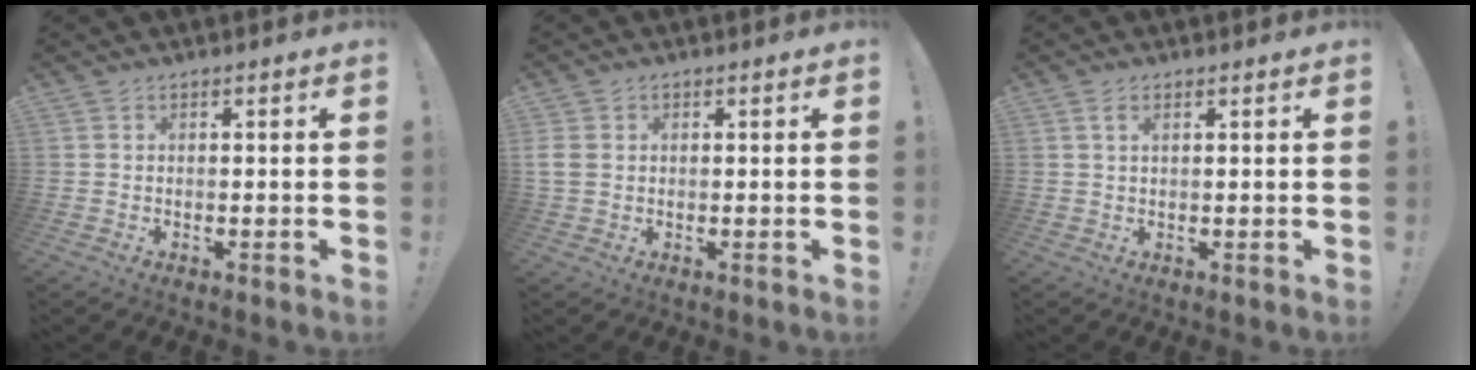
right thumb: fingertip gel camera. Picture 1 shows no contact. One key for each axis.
{"total": 3.7, "fx": 0.5, "fy": 3.0, "fz": 2.0, "tx": -0.039, "ty": 0.005, "tz": 0.012}
{"total": 2.2, "fx": 0.9, "fy": 0.9, "fz": 1.7, "tx": -0.035, "ty": 0.000, "tz": 0.017}